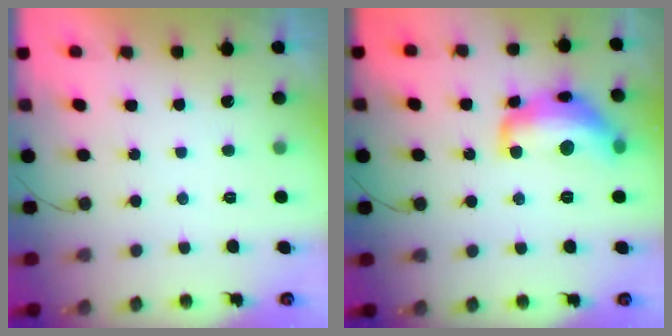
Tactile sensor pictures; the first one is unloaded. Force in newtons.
{"total": 15.5, "press": 15.5, "slide": 0.8}